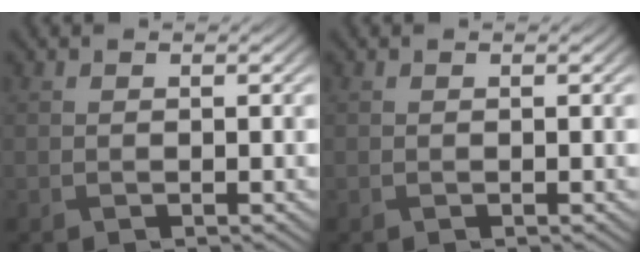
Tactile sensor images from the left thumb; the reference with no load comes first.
{"total": 0.0}